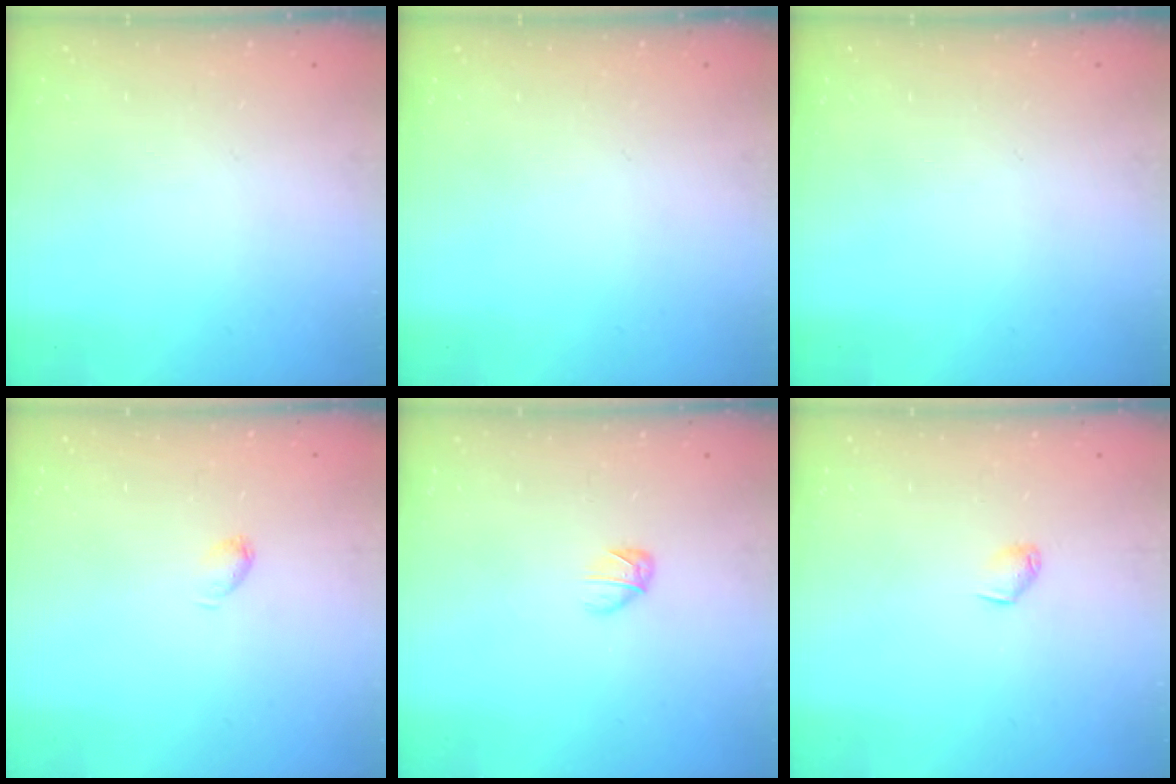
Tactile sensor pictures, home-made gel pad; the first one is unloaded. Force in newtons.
{"total": 0.0}
{"total": 0.0}
{"total": 3.2, "press": 3.1, "slide": 0.5}
{"total": 2.7, "press": 2.7, "slide": 0.7}
{"total": 3.0, "press": 2.9, "slide": 0.7}